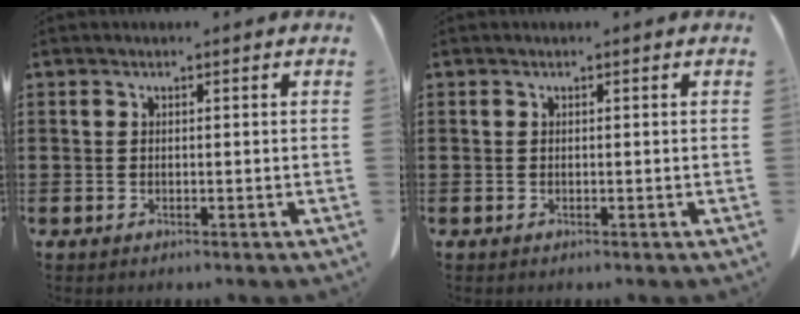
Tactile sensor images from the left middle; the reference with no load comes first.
{"total": 0.0}